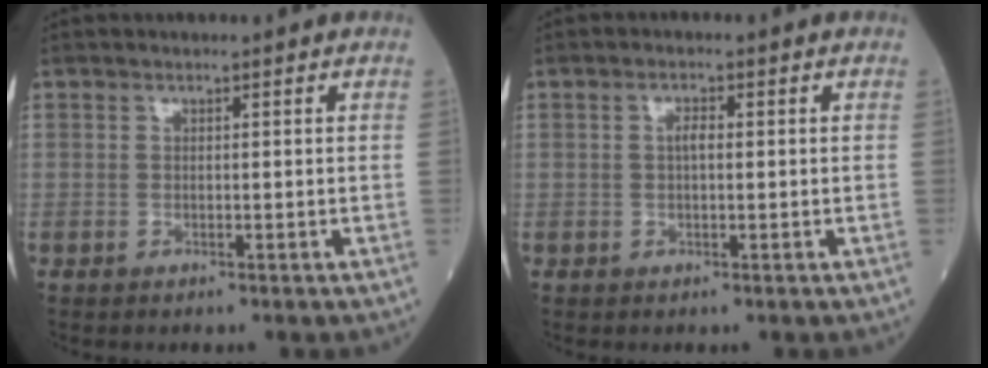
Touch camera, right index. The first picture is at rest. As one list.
[{"total": 1.7, "force": [0.2, 0.6, 1.5], "torque": [-0.029, 0.004, 0.002]}]